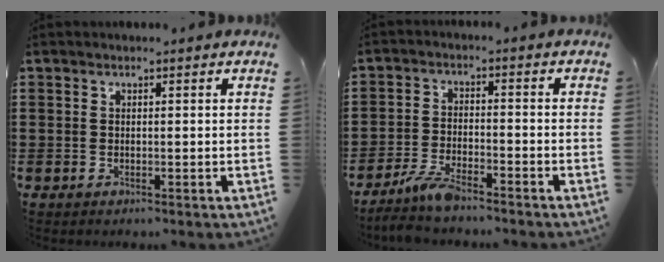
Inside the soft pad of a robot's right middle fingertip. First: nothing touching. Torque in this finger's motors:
{"motor_torque": [2.14, 0.00, 0.07, 0.08]}